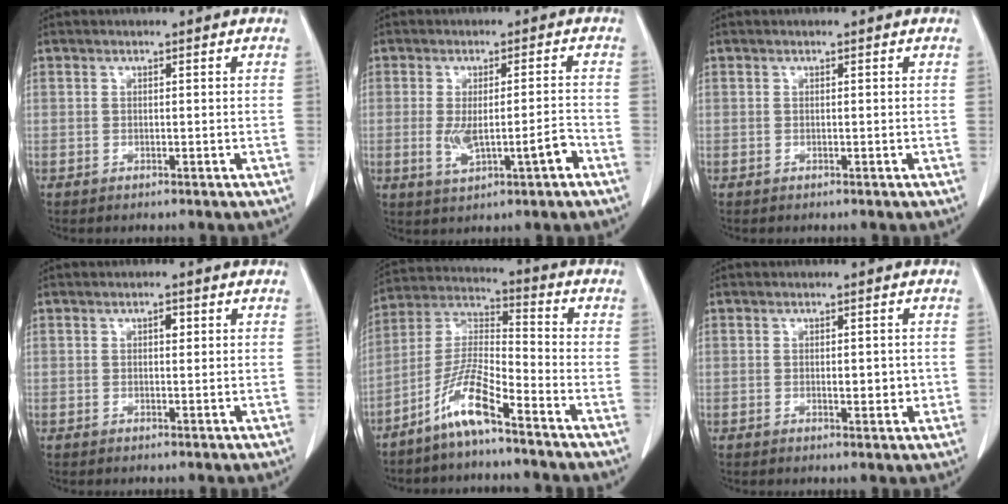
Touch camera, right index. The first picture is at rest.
{"total": 6.5, "force": [-1.9, 1.4, 6.0], "torque": [-0.107, 0.004, -0.021]}
{"total": 0.0}
{"total": 1.2, "force": [0.4, 0.6, 1.0], "torque": [-0.014, 0.002, 0.005]}
{"total": 9.4, "force": [-6.4, 0.7, 6.9], "torque": [-0.150, -0.006, -0.133]}
{"total": 2.8, "force": [-0.3, 1.3, 2.5], "torque": [-0.035, -0.001, -0.001]}